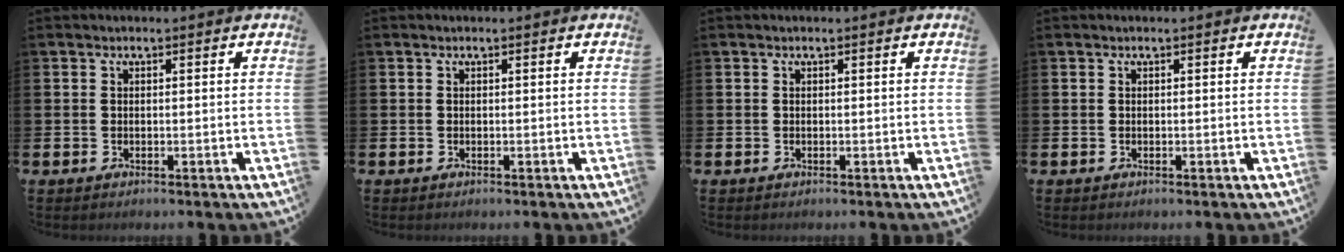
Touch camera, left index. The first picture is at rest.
{"total": 0.0}
{"total": 0.0}
{"total": 0.0}